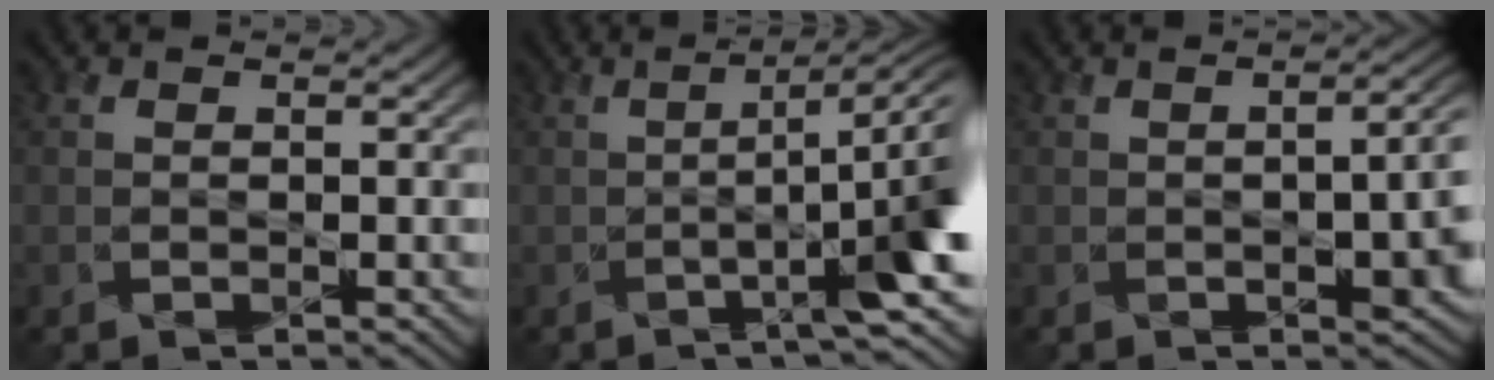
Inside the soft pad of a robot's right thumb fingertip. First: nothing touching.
{"total": 10.3, "force": [-2.0, 2.5, 9.7], "torque": [-0.127, -0.002, -0.028]}
{"total": 6.3, "force": [-1.2, 2.7, 5.6], "torque": [-0.059, -0.012, -0.008]}